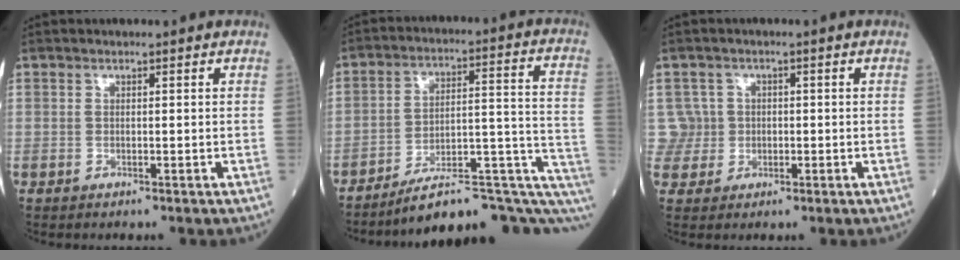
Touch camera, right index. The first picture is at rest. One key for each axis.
{"total": 19.6, "fx": -13.6, "fy": 3.9, "fz": 13.5, "tx": -0.120, "ty": 0.059, "tz": -0.186}
{"total": 4.0, "fx": 0.4, "fy": 3.9, "fz": -0.5, "tx": 0.025, "ty": 0.011, "tz": 0.006}